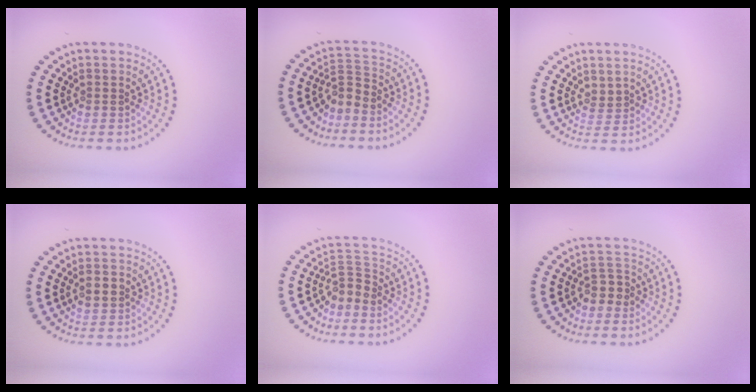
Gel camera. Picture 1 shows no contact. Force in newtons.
{"total": 2.2, "press": 1.5, "slide": 1.6}
{"total": 1.0, "press": 0.8, "slide": 0.6}
{"total": 1.5, "press": 1.5, "slide": 0.0}
{"total": 1.9, "press": 1.5, "slide": 1.2}
{"total": 1.7, "press": 1.3, "slide": 1.0}